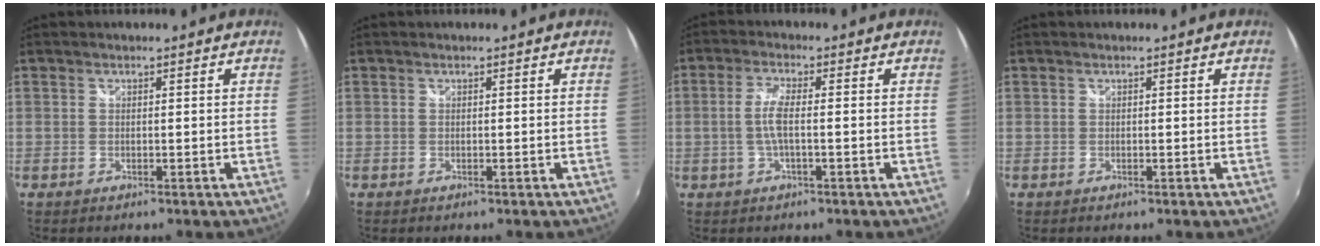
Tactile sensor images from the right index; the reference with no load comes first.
{"total": 0.0}
{"total": 4.2, "force": [-0.6, 0.6, 4.1], "torque": [-0.084, 0.000, -0.010]}
{"total": 0.0}